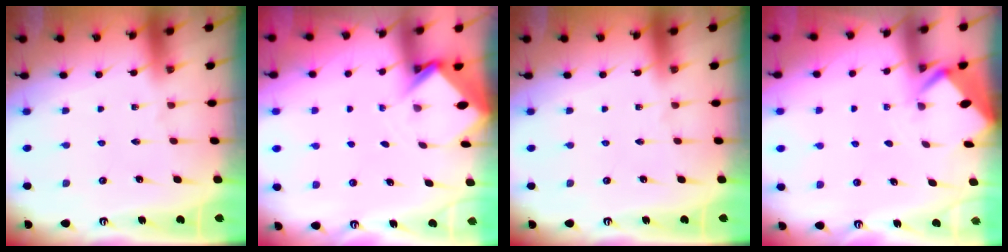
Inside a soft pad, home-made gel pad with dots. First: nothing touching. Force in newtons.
{"total": 2.9, "press": 2.9, "slide": 0.2}
{"total": 0.0}
{"total": 2.4, "press": 2.4, "slide": 0.1}